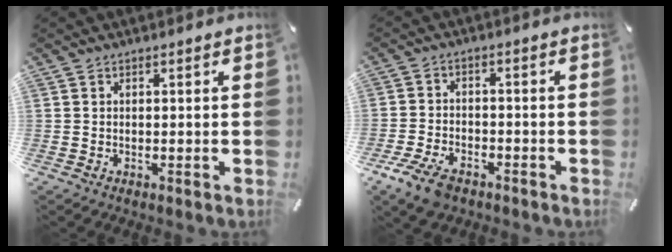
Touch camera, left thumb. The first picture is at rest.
{"total": 7.3, "force": [-4.7, 3.8, 4.2], "torque": [-0.100, 0.014, -0.089]}